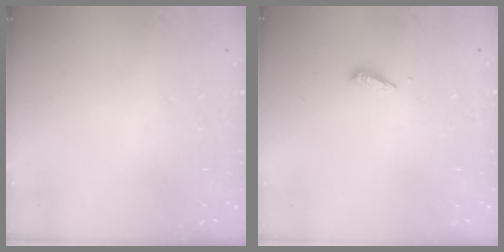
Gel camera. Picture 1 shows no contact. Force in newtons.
{"total": 2.8, "press": 2.8, "slide": 0.2}